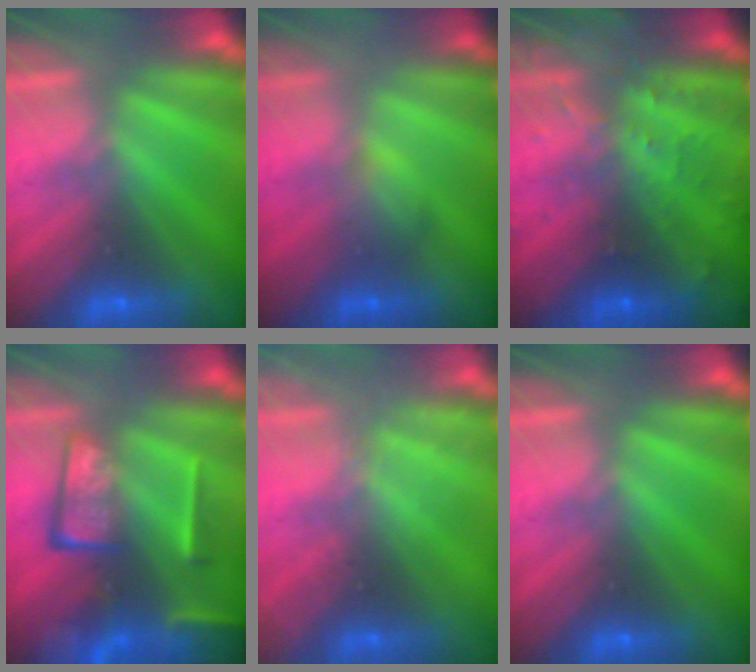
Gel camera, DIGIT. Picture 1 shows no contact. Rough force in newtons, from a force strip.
{"total": 2.2}
{"total": 7.3}
{"total": 8.7}
{"total": 2.2}
{"total": 0.0}